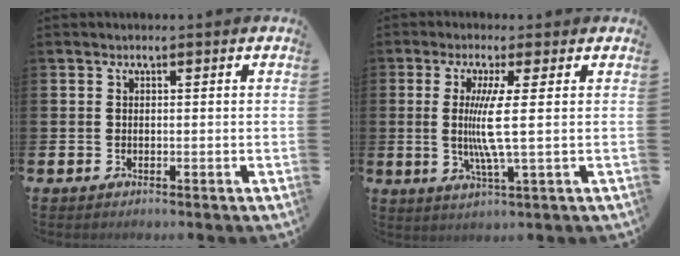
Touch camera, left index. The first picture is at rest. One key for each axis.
{"total": 6.3, "fx": 0.5, "fy": -0.5, "fz": 6.2, "tx": -0.117, "ty": -0.011, "tz": 0.004}